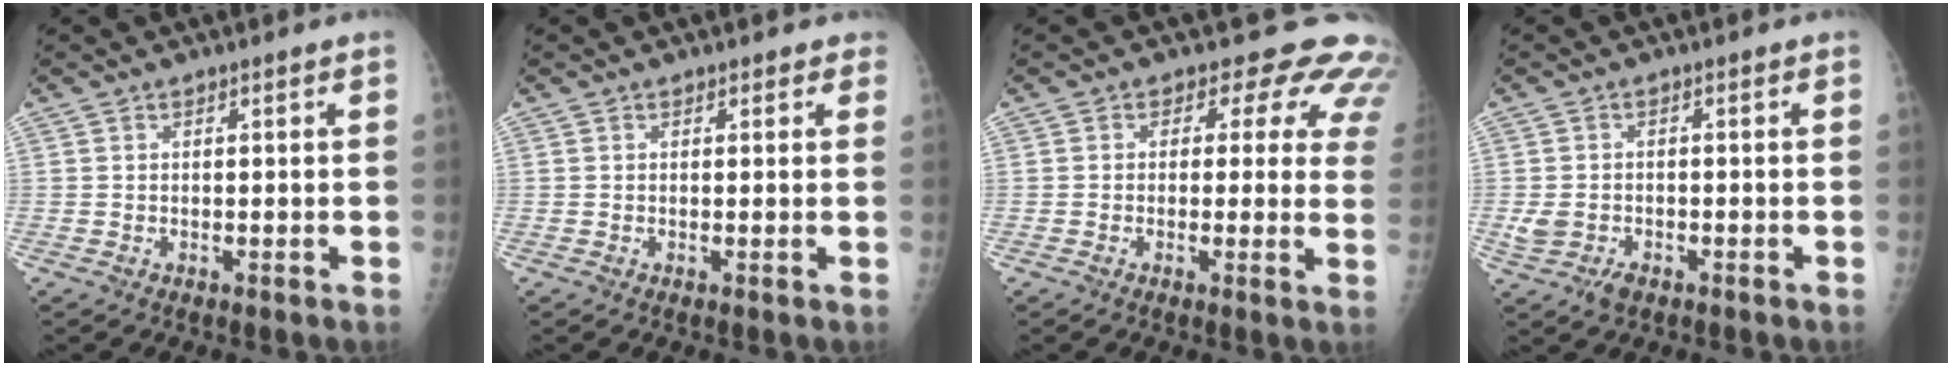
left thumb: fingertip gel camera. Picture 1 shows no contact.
{"total": 1.3, "force": [0.9, 0.9, 0.2], "torque": [0.017, -0.002, 0.003]}
{"total": 11.7, "force": [8.1, 6.8, 5.0], "torque": [0.000, -0.023, 0.062]}
{"total": 4.0, "force": [-1.5, 2.8, 2.4], "torque": [-0.045, 0.008, -0.019]}